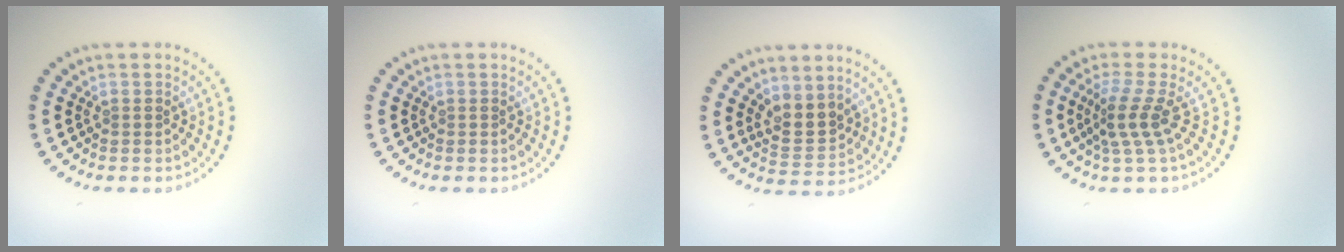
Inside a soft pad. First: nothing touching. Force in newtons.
{"total": 0.0}
{"total": 2.8, "press": 2.5, "slide": 1.3}
{"total": 2.9, "press": 1.9, "slide": 2.2}